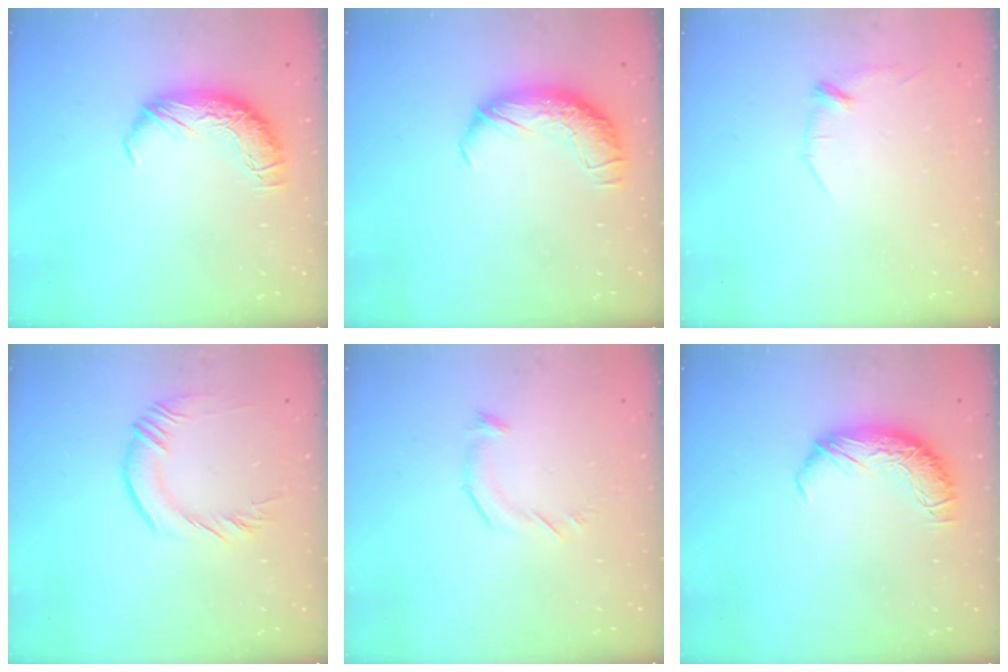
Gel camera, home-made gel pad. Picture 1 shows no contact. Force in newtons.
{"total": 1.5, "press": 0.2, "slide": 1.5}
{"total": 6.5, "press": 6.5, "slide": 0.8}
{"total": 1.2, "press": 0.8, "slide": 0.9}
{"total": 6.7, "press": 6.7, "slide": 0.6}
{"total": 0.0}